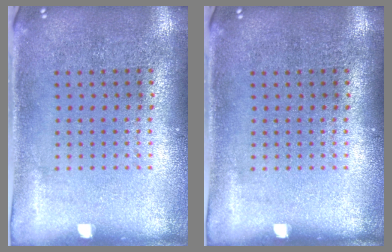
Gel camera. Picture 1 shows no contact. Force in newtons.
{"total": 0.0}